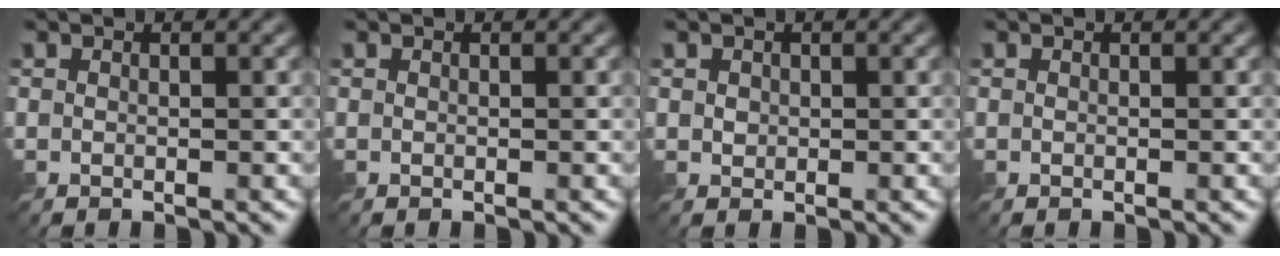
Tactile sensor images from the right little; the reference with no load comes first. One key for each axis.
{"total": 0.0}
{"total": 0.8, "fx": 0.3, "fy": 0.7, "fz": 0.2, "tx": -0.003, "ty": -0.002, "tz": 0.006}
{"total": 0.0}